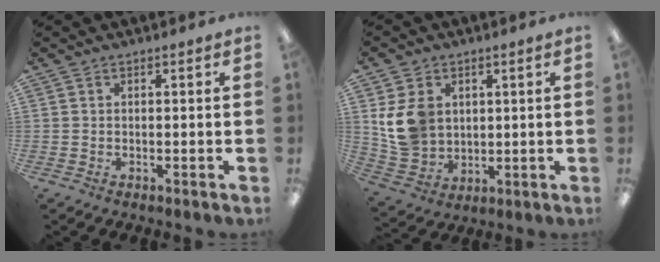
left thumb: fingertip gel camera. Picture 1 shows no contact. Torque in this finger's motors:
{"motor_torque": [1.06, 1.64, 1.00, -0.86, 0.10]}